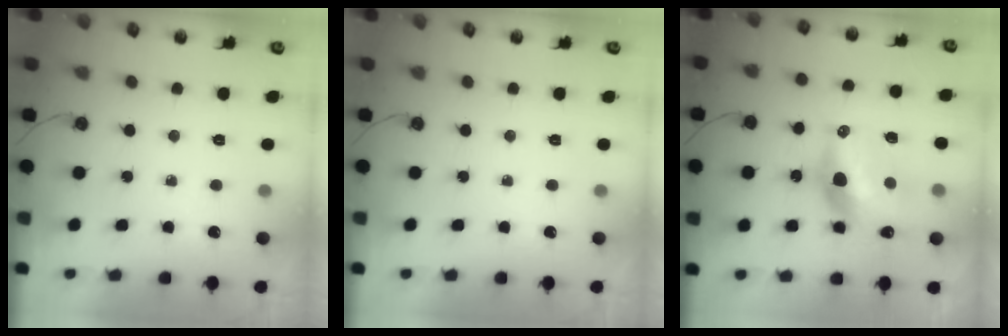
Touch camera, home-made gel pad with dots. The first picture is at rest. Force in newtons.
{"total": 0.0}
{"total": 14.6, "press": 14.6, "slide": 0.9}